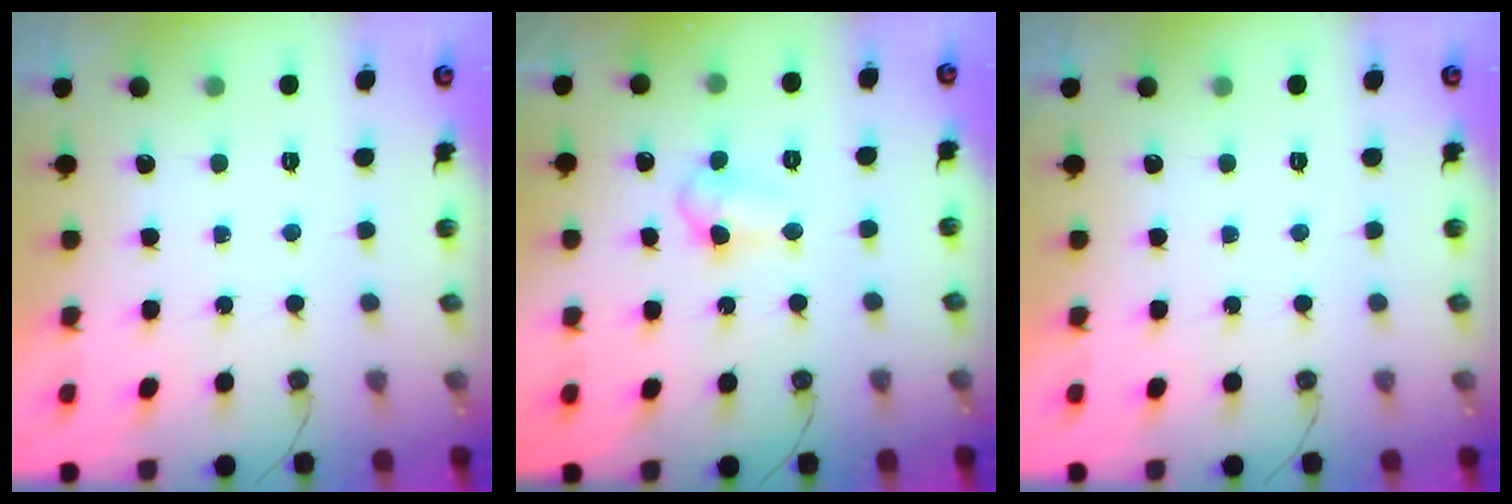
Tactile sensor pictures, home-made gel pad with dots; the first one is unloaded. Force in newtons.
{"total": 6.6, "press": 6.3, "slide": 2.1}
{"total": 0.0}